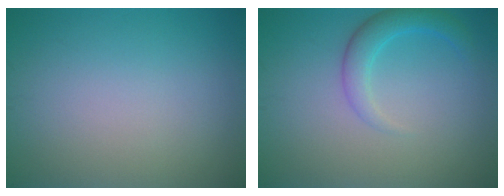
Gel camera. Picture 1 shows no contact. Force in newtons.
{"total": 2.7, "press": 2.7, "slide": 0.1}